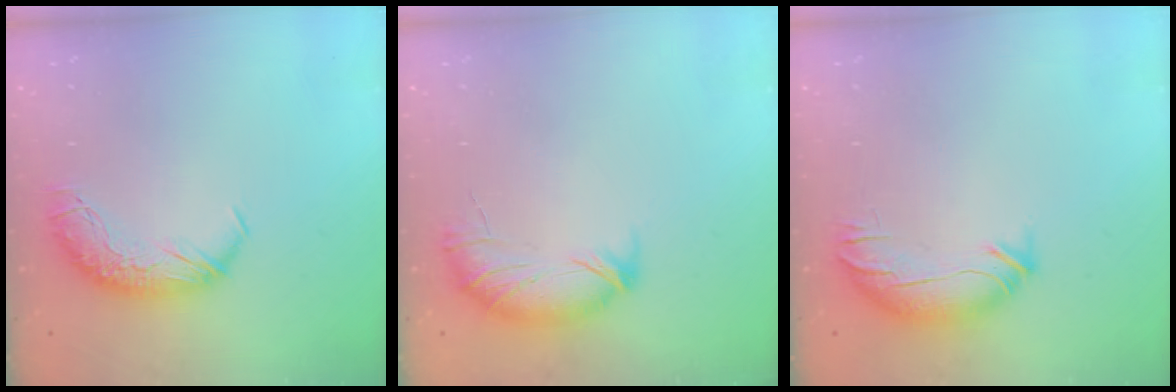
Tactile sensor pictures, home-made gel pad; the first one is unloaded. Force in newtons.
{"total": 4.7, "press": 4.6, "slide": 1.1}
{"total": 3.7, "press": 3.0, "slide": 2.2}